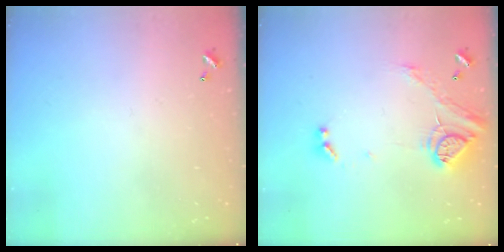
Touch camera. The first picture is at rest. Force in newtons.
{"total": 15.5, "press": 15.5, "slide": 0.7}